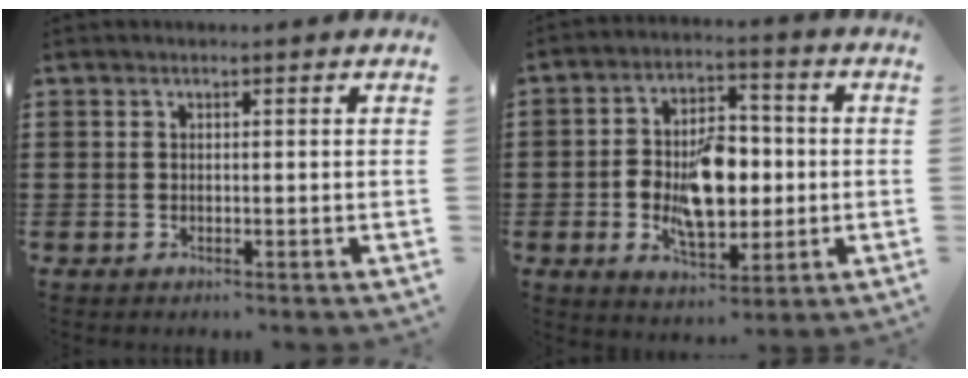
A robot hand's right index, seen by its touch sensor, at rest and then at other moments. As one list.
[{"total": 10.0, "force": [-0.8, 5.9, 8.1], "torque": [-0.150, 0.009, -0.019]}]